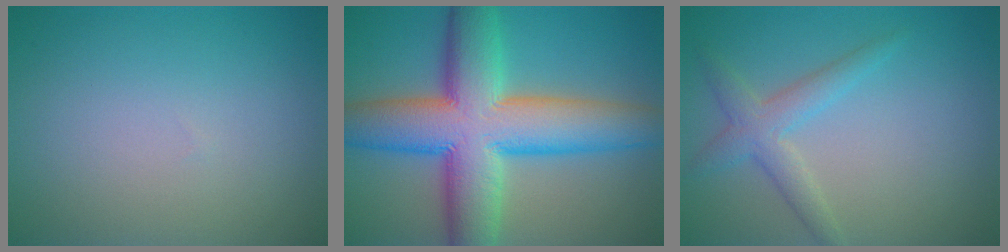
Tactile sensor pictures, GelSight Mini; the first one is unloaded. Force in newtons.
{"total": 13.0, "press": 12.9, "slide": 0.7}
{"total": 2.8, "press": 2.8, "slide": 0.1}